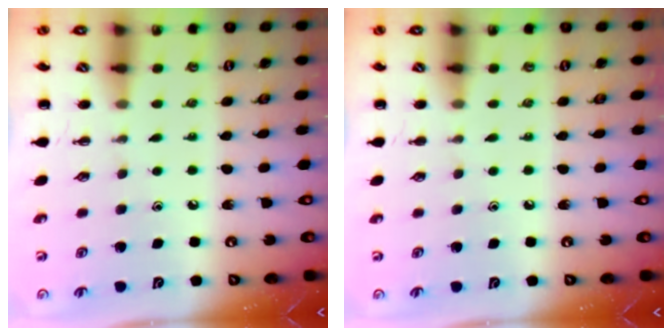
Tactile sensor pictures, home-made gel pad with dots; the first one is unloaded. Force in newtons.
{"total": 0.0}